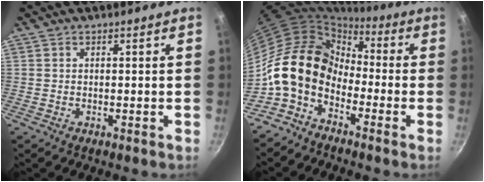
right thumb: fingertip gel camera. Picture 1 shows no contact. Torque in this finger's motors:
{"motor_torque": [2.24, 2.77, 1.35, -1.42, 0.22]}